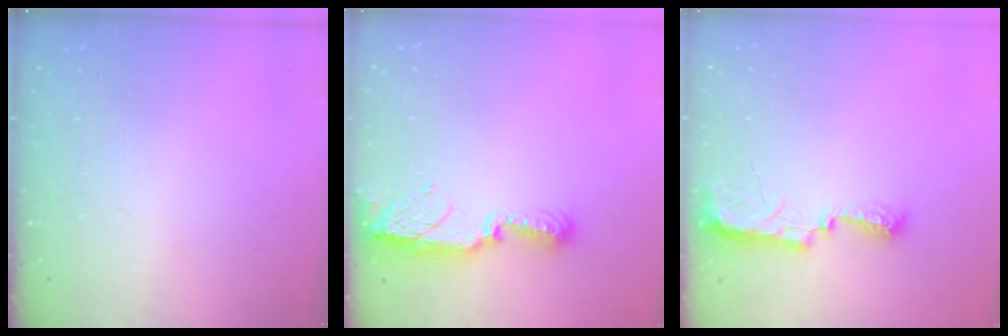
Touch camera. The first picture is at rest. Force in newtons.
{"total": 9.0, "press": 9.0, "slide": 0.8}
{"total": 7.7, "press": 7.7, "slide": 0.6}